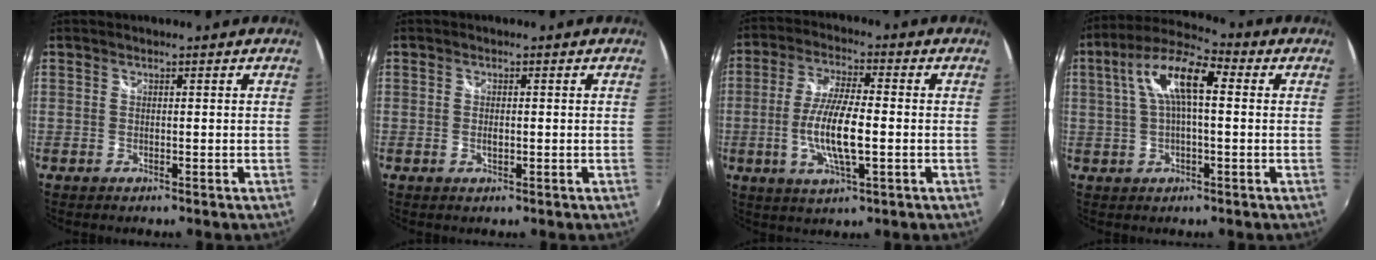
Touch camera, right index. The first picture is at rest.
{"total": 1.4, "force": [-0.2, 0.8, 1.2], "torque": [-0.021, -0.003, -0.004]}
{"total": 10.6, "force": [-2.0, 2.5, 10.1], "torque": [-0.202, -0.007, -0.040]}
{"total": 11.0, "force": [2.0, 3.8, 10.1], "torque": [-0.193, 0.028, 0.031]}